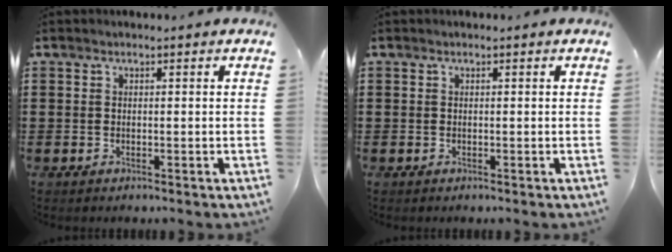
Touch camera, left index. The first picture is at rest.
{"total": 0.0}